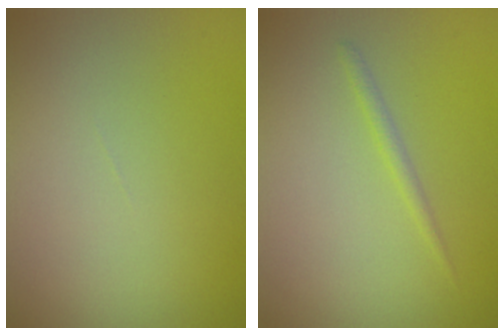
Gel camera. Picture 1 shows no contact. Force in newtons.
{"total": 1.0, "press": 1.0, "slide": 0.1}